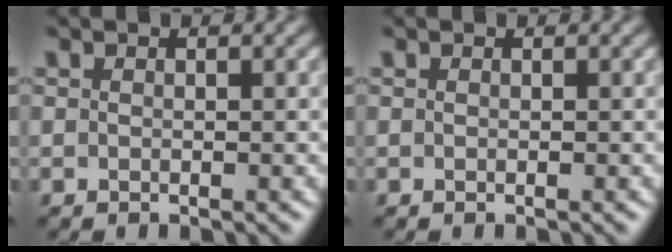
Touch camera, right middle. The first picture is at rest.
{"total": 0.0}